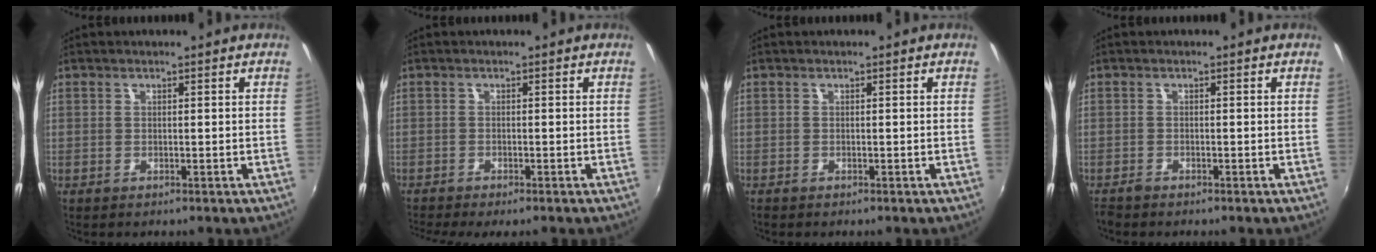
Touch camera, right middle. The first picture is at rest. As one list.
[{"total": 3.8, "force": [-3.3, 0.0, 1.9], "torque": [-0.045, -0.021, -0.057]}, {"total": 0.0}, {"total": 1.9, "force": [-1.7, 0.4, 0.5], "torque": [-0.014, -0.012, -0.035]}]